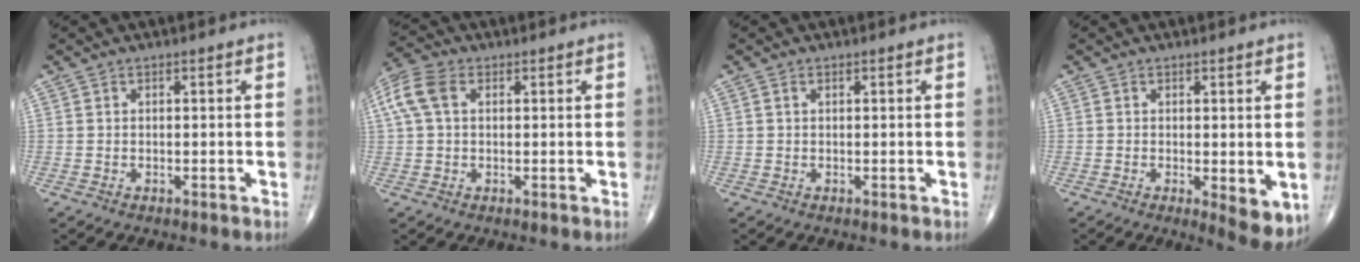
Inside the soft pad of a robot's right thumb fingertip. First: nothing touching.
{"total": 7.4, "force": [1.8, 4.8, 5.2], "torque": [-0.132, 0.025, 0.035]}
{"total": 0.6, "force": [0.3, 0.4, 0.4], "torque": [-0.010, 0.003, 0.005]}
{"total": 5.7, "force": [-0.8, 2.0, 5.3], "torque": [-0.068, -0.017, -0.007]}